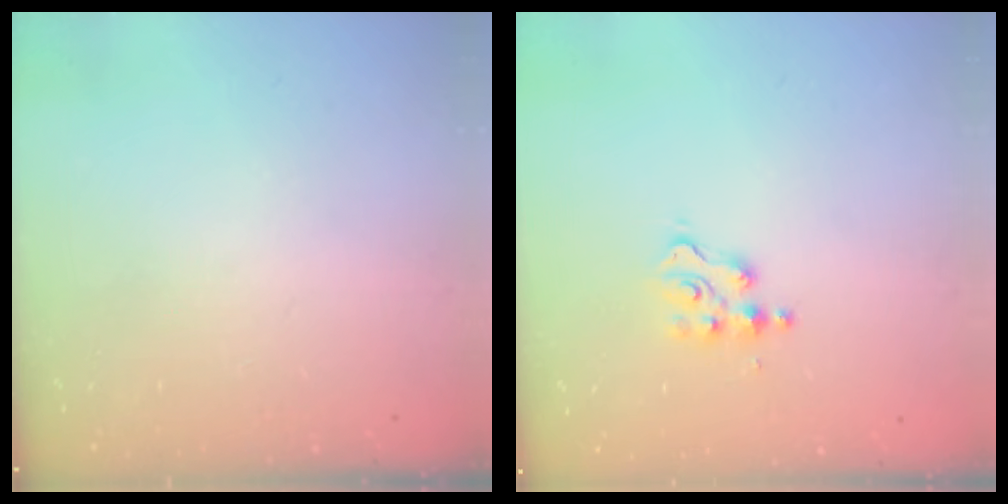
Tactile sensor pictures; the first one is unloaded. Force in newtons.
{"total": 3.9, "press": 3.9, "slide": 0.5}